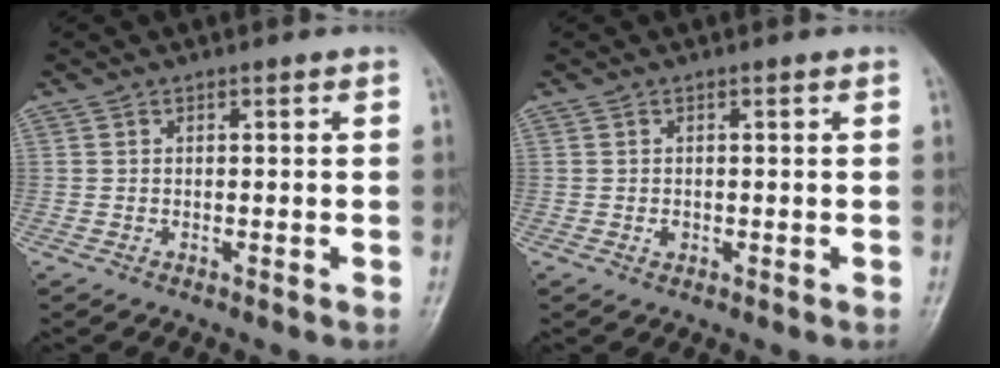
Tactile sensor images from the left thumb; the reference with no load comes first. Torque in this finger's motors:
{"motor_torque": [0.01, 0.35, 0.50, 0.08, -0.01]}